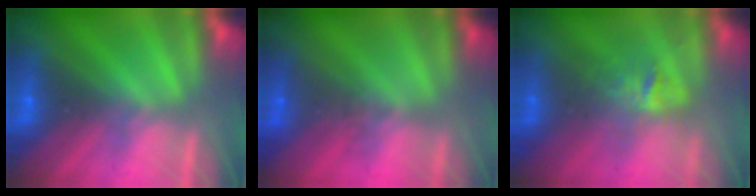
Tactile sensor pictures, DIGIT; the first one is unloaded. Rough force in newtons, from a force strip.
{"total": 1.7}
{"total": 2.7}